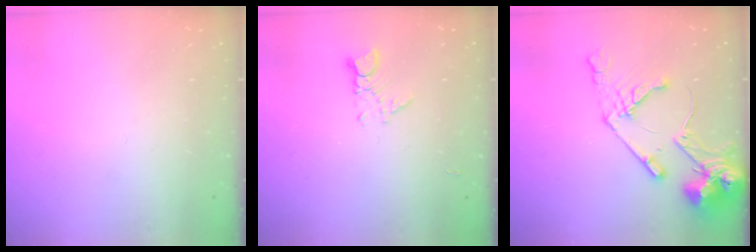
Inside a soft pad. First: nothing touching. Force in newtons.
{"total": 3.0, "press": 3.0, "slide": 0.4}
{"total": 14.5, "press": 14.4, "slide": 1.8}